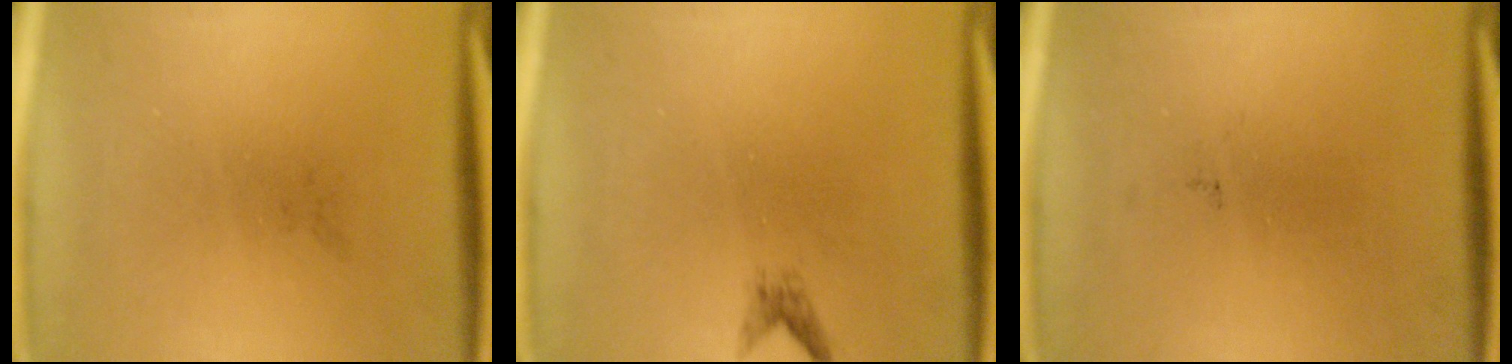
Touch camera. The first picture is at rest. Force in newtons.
{"total": 1.1}
{"total": 0.0}